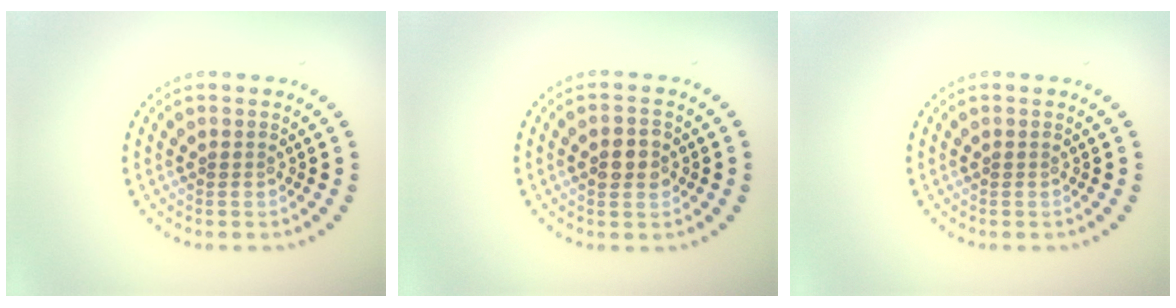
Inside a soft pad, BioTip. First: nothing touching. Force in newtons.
{"total": 2.2, "press": 2.2, "slide": 0.2}
{"total": 0.0}